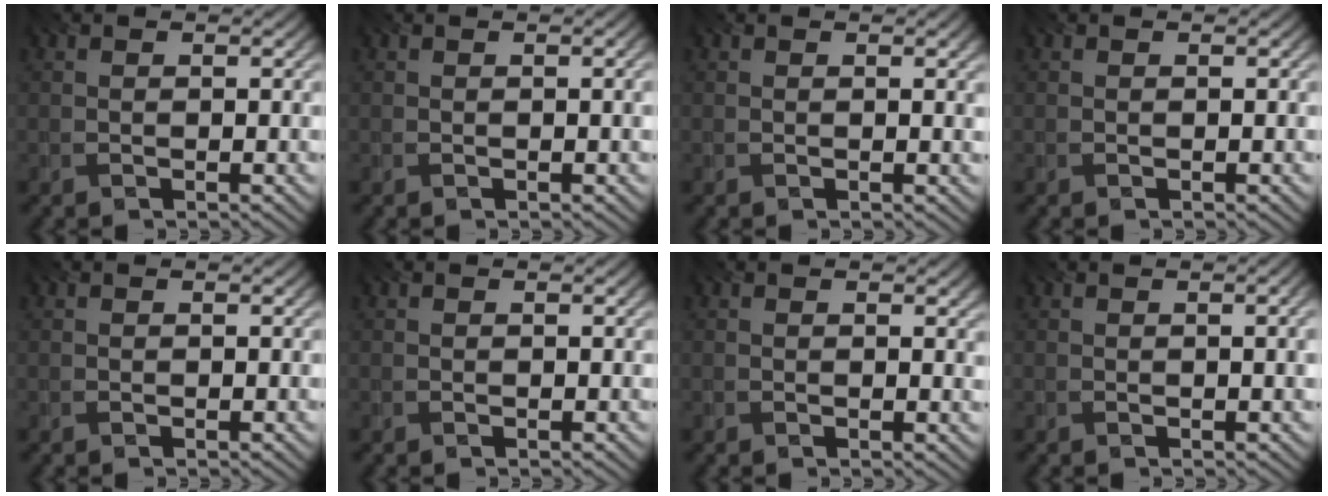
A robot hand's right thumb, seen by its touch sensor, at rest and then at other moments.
{"total": 1.0, "force": [0.1, 0.0, 1.0], "torque": [-0.012, 0.002, 0.001]}
{"total": 1.0, "force": [0.5, 0.1, 0.9], "torque": [-0.010, -0.002, 0.009]}
{"total": 0.0}
{"total": 0.0}
{"total": 0.0}
{"total": 1.3, "force": [0.7, 0.4, 1.0], "torque": [-0.016, -0.003, 0.010]}
{"total": 1.9, "force": [0.3, 0.1, 1.9], "torque": [-0.022, 0.003, 0.004]}